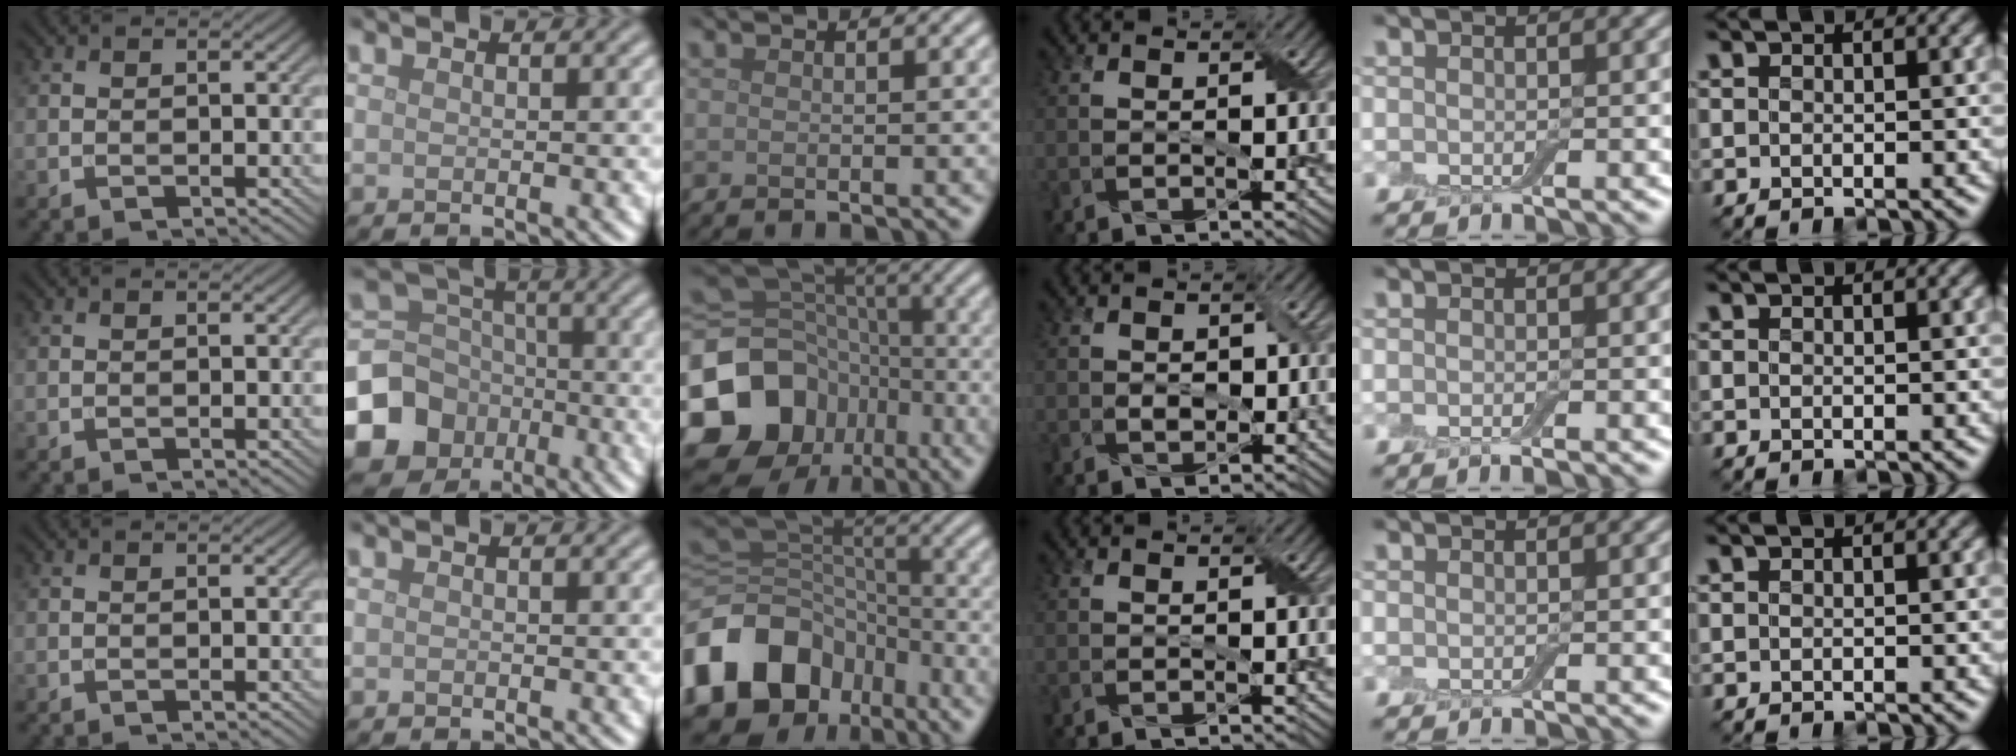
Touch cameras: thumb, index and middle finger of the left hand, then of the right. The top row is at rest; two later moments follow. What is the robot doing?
{"motion": "fold", "object": "aluminum foil"}